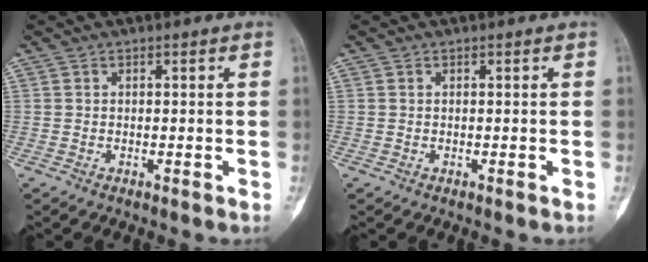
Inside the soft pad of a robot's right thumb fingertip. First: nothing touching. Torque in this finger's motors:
{"motor_torque": [0.37, 0.03, 0.04, -0.15, 0.00]}